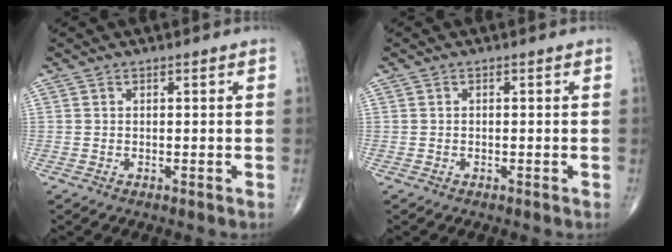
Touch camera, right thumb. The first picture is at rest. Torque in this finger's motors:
{"motor_torque": [0.04, 0.03, -0.03, -0.03, 0.01]}